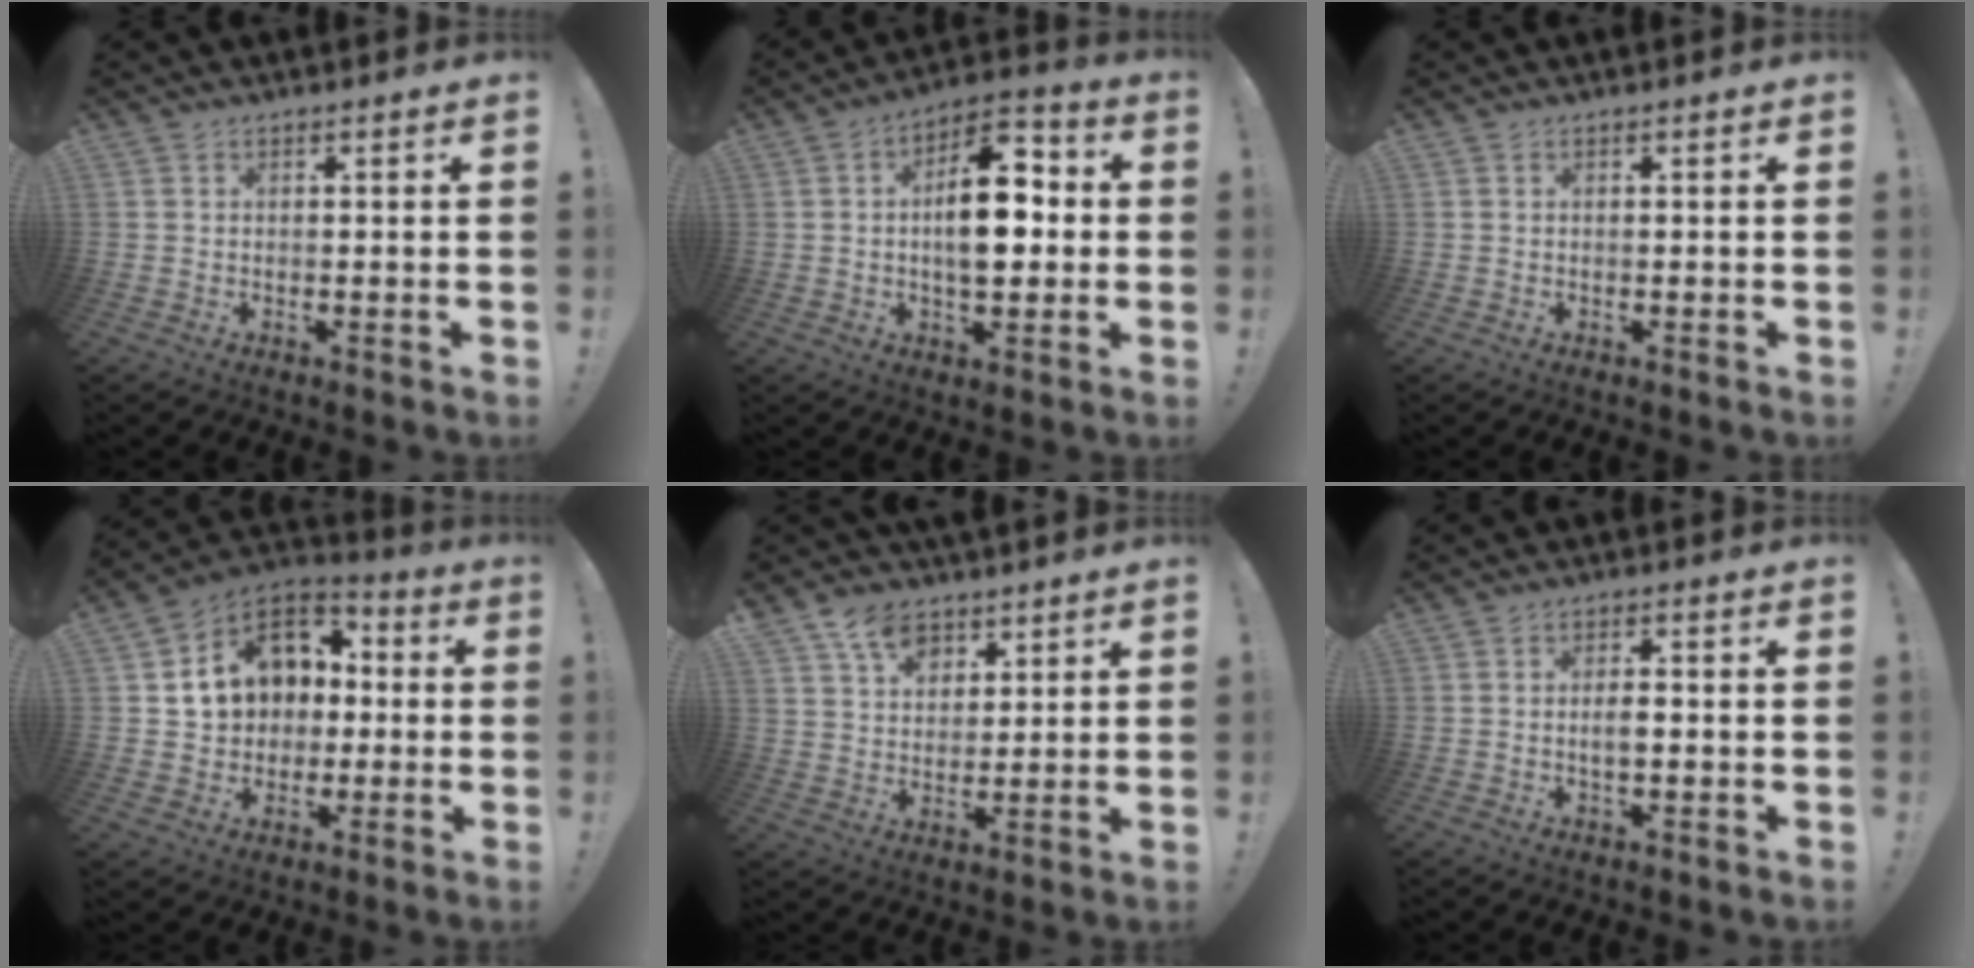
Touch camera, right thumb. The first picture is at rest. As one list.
[{"total": 15.0, "force": [0.1, 8.3, 12.5], "torque": [-0.186, 0.012, 0.001]}, {"total": 0.0}, {"total": 13.7, "force": [2.9, 11.6, 6.7], "torque": [-0.093, 0.001, 0.065]}, {"total": 9.4, "force": [6.2, 5.9, 3.8], "torque": [-0.062, -0.031, 0.120]}, {"total": 3.1, "force": [-0.5, 1.3, 2.8], "torque": [-0.043, 0.003, -0.012]}]